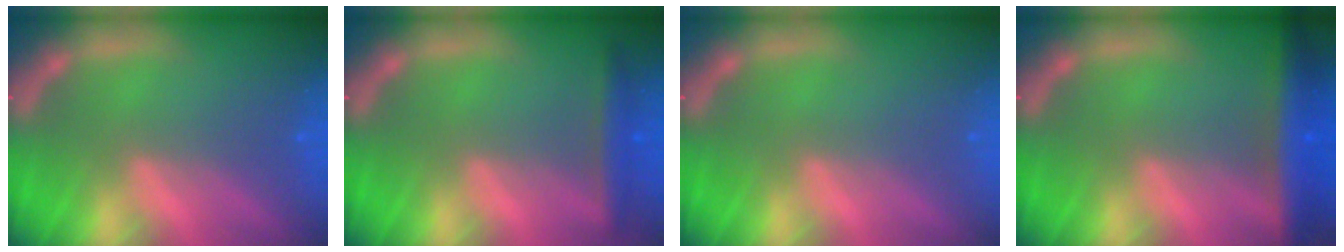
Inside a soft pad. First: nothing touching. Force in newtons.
{"total": 2.9}
{"total": 0.0}
{"total": 6.5}